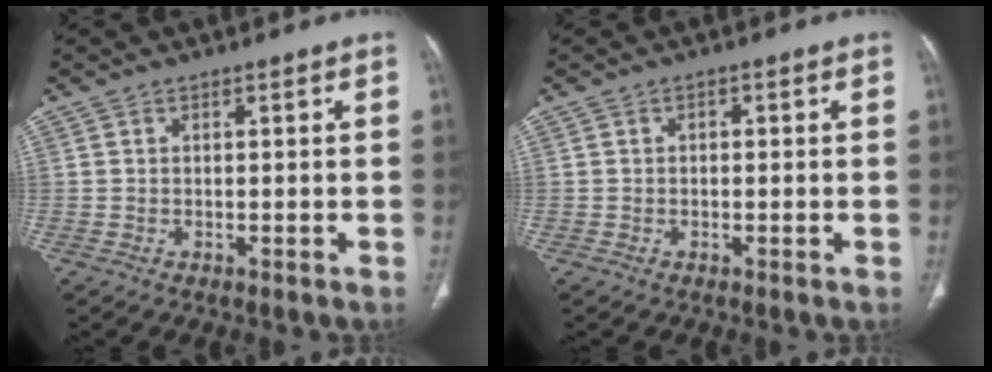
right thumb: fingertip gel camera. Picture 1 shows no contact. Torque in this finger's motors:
{"motor_torque": [-0.66, -0.17, -0.25, -0.10, 0.01]}